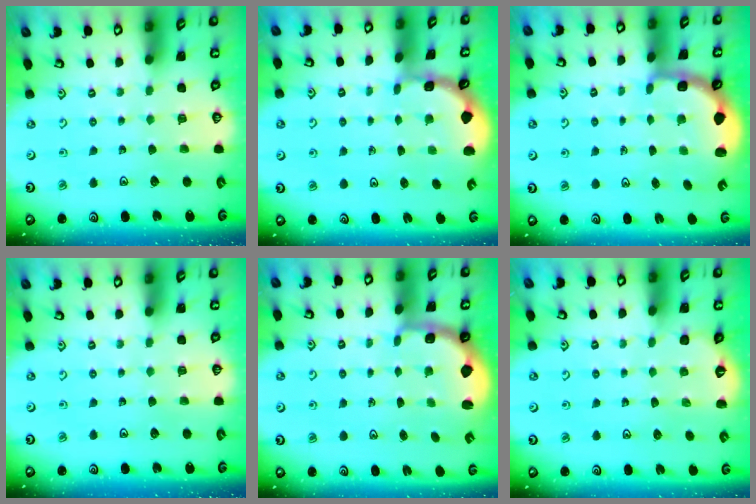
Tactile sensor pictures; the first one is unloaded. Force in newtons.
{"total": 1.6, "press": 1.6, "slide": 0.1}
{"total": 2.8, "press": 2.0, "slide": 2.0}
{"total": 0.0}
{"total": 2.5, "press": 1.3, "slide": 2.1}
{"total": 2.1, "press": 1.0, "slide": 1.8}